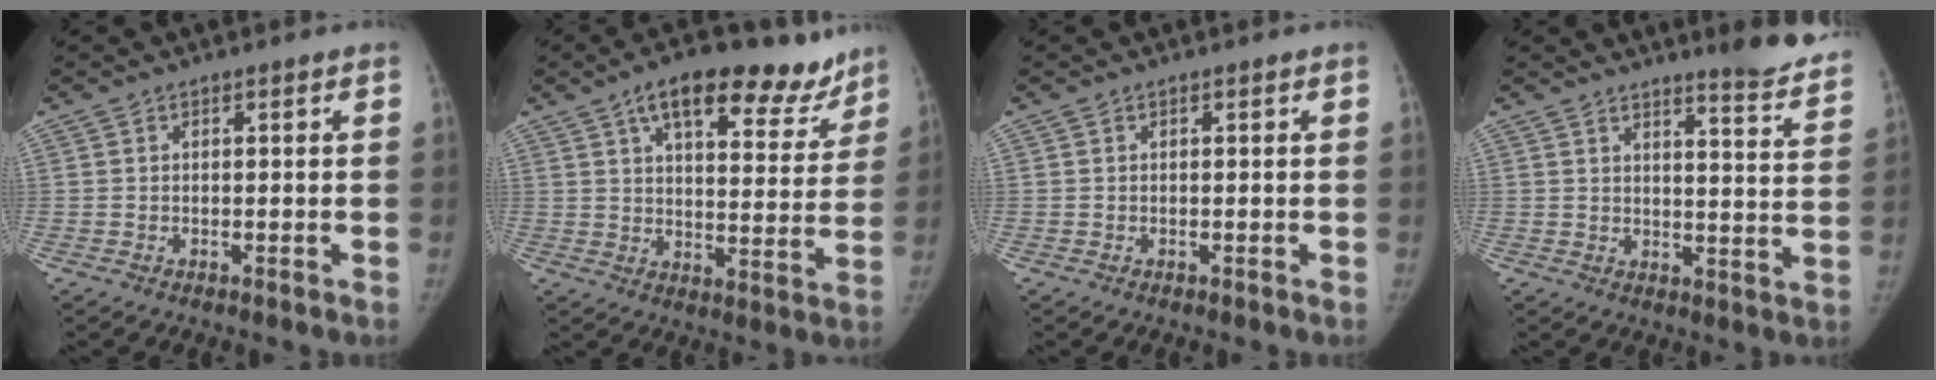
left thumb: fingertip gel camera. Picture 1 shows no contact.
{"total": 19.0, "force": [12.5, 8.0, 11.8], "torque": [-0.132, -0.028, 0.188]}
{"total": 0.0}
{"total": 11.7, "force": [10.4, 1.3, 5.2], "torque": [-0.042, -0.089, 0.115]}